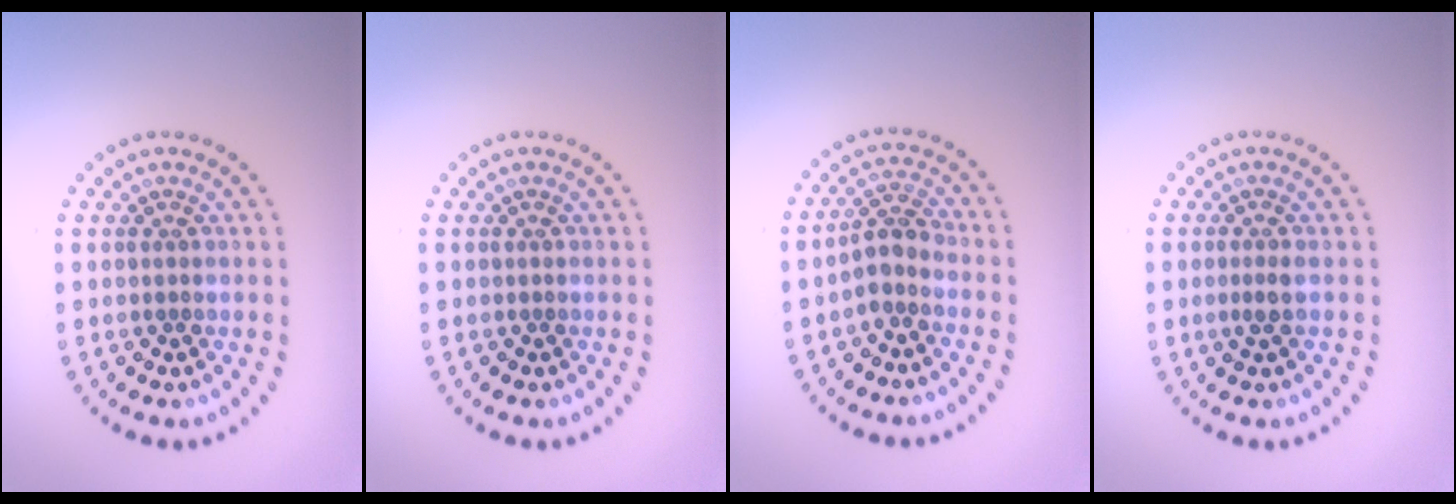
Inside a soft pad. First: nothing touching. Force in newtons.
{"total": 0.0}
{"total": 2.5, "press": 1.9, "slide": 1.6}
{"total": 1.0, "press": 0.8, "slide": 0.6}